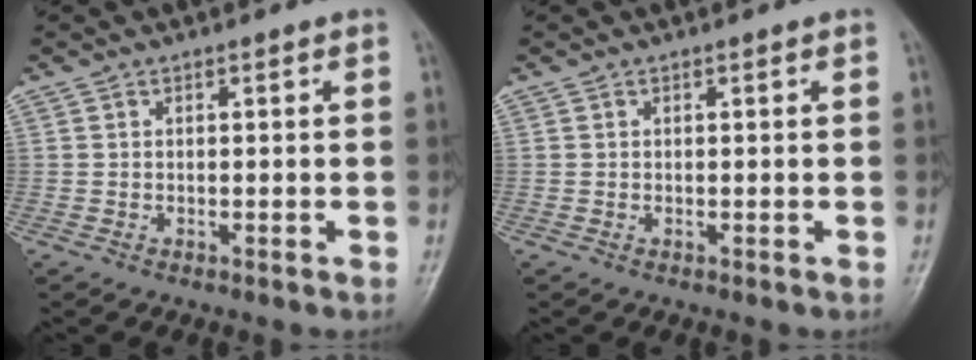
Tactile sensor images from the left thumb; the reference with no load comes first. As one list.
[{"total": 0.0}]